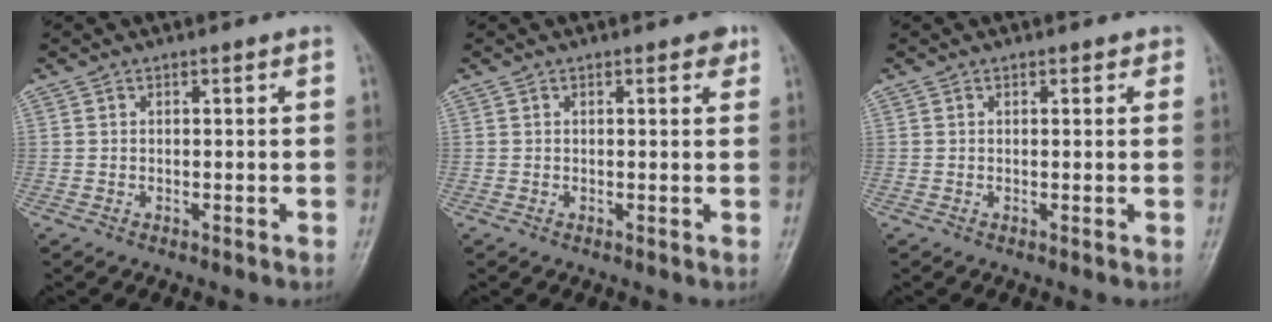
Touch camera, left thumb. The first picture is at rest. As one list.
[{"total": 1.7, "force": [1.0, 0.8, 1.1], "torque": [-0.005, -0.002, 0.010]}, {"total": 1.2, "force": [0.7, 0.8, 0.5], "torque": [0.010, -0.002, 0.003]}]